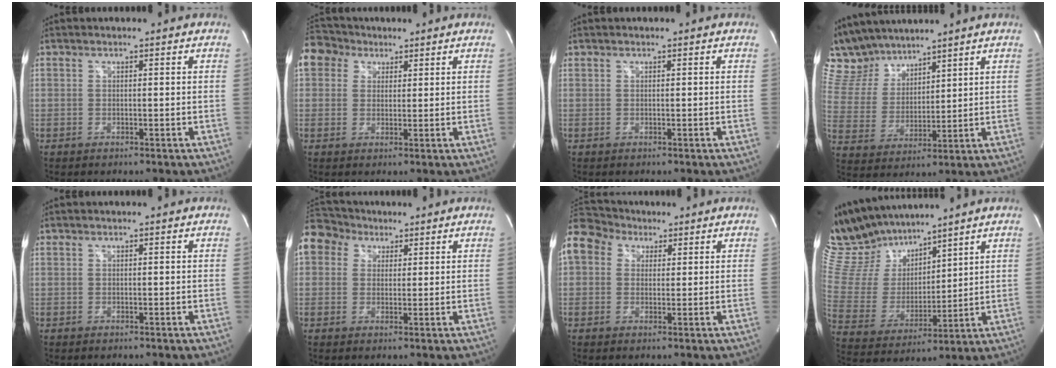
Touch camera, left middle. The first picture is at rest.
{"total": 8.0, "force": [4.5, 6.2, 2.1], "torque": [-0.051, 0.043, 0.090]}
{"total": 0.0}
{"total": 10.6, "force": [9.7, 3.8, 2.2], "torque": [-0.066, 0.022, 0.205]}
{"total": 0.0}
{"total": 11.2, "force": [5.9, 8.8, 3.7], "torque": [-0.101, 0.058, 0.113]}
{"total": 13.9, "force": [7.1, 10.5, 5.6], "torque": [-0.165, 0.081, 0.138]}
{"total": 15.6, "force": [13.8, 5.1, 5.2], "torque": [-0.116, 0.022, 0.278]}